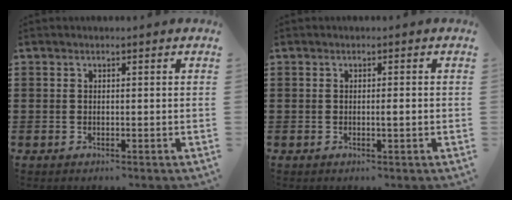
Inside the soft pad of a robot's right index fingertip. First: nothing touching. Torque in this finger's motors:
{"motor_torque": [0.74, 0.42, 0.03, 0.04]}